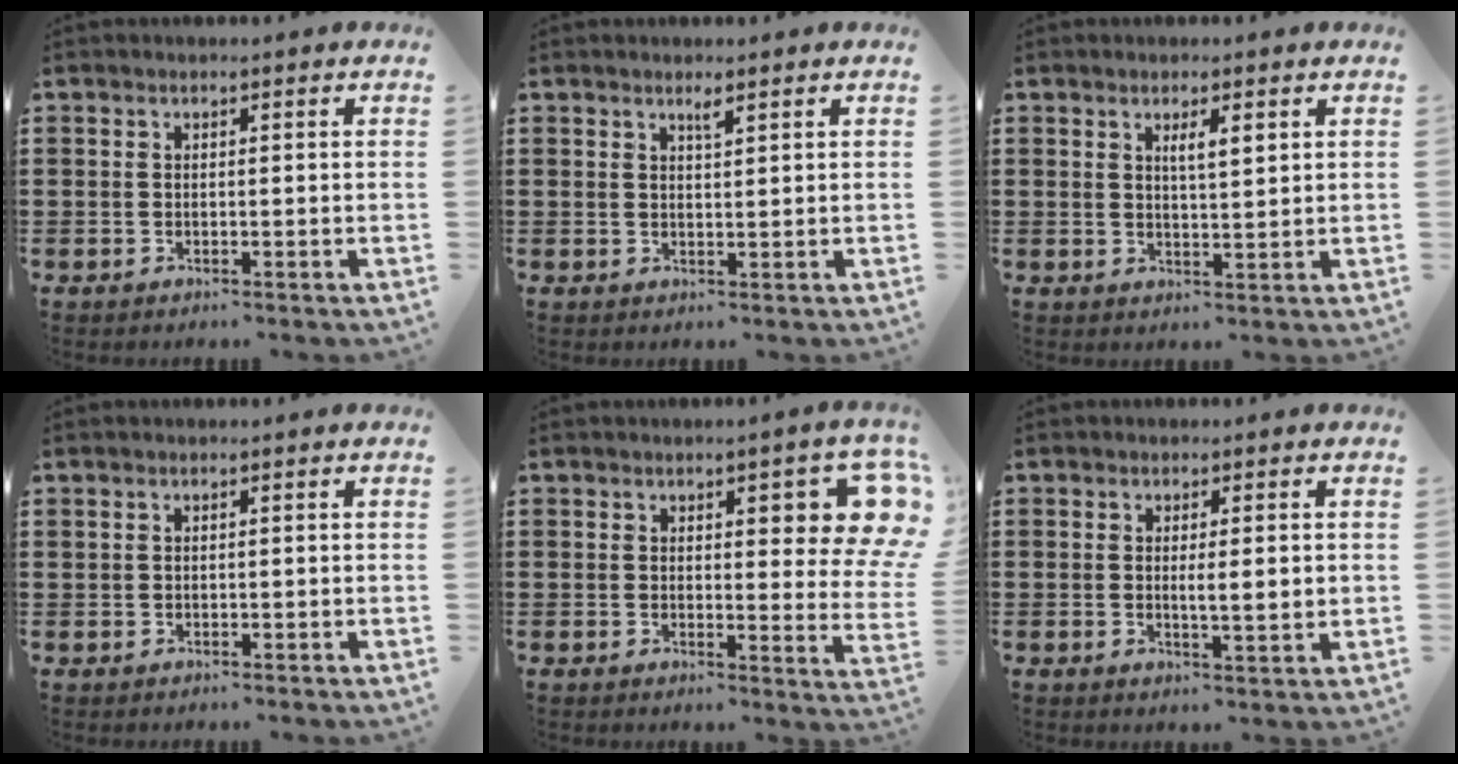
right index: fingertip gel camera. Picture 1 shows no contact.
{"total": 1.3, "force": [1.0, 0.2, 0.9], "torque": [-0.010, -0.003, 0.015]}
{"total": 2.8, "force": [1.1, 0.5, 2.5], "torque": [-0.051, 0.003, 0.016]}
{"total": 0.0}
{"total": 8.0, "force": [3.5, 2.9, 6.6], "torque": [-0.085, -0.008, 0.052]}
{"total": 3.0, "force": [0.2, 0.3, 3.0], "torque": [-0.056, -0.003, 0.001]}